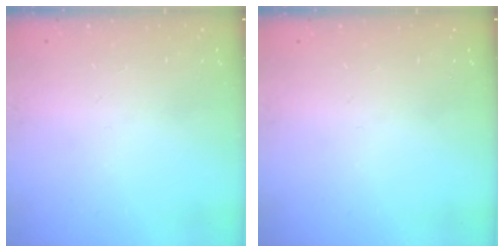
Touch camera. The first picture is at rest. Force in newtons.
{"total": 0.0}